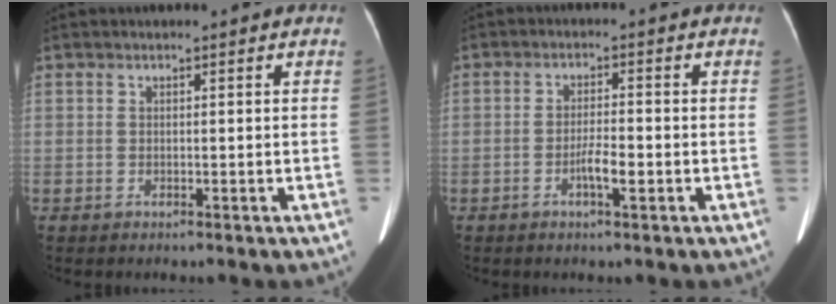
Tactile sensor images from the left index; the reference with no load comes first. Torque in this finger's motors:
{"motor_torque": [0.09, 0.14, 0.07, 0.01]}